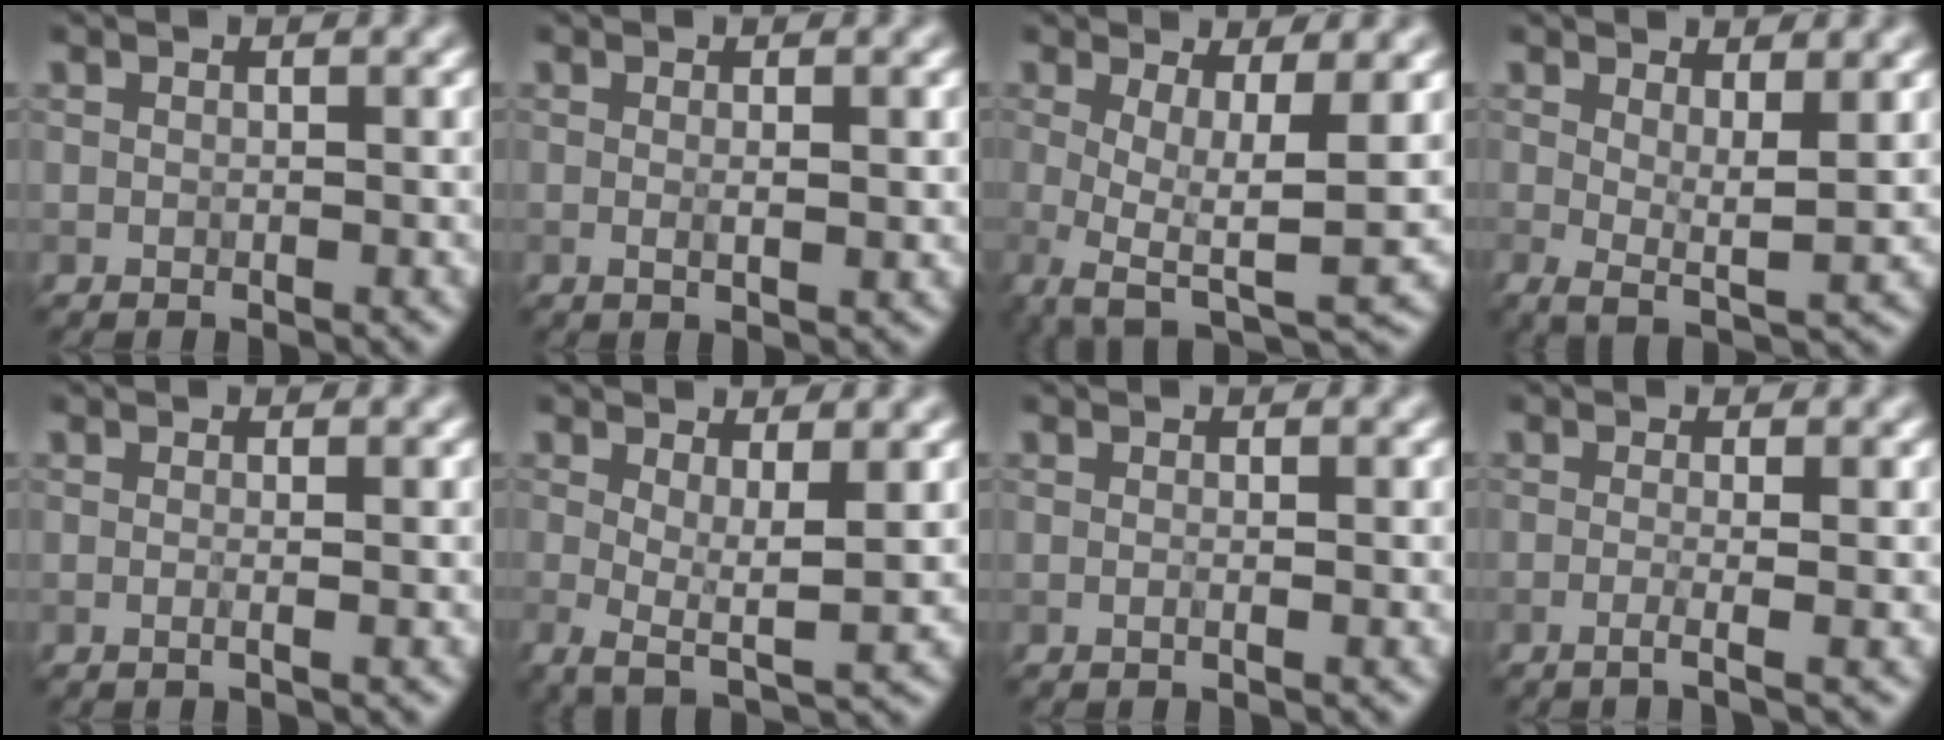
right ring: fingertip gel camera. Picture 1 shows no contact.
{"total": 1.6, "force": [0.1, 0.3, 1.6], "torque": [-0.023, -0.001, 0.000]}
{"total": 6.1, "force": [-0.4, 1.8, 5.8], "torque": [-0.094, -0.008, -0.011]}
{"total": 3.1, "force": [1.0, 0.8, 2.8], "torque": [-0.045, -0.012, 0.018]}
{"total": 1.1, "force": [-0.1, 0.4, 1.0], "torque": [-0.012, -0.007, -0.010]}
{"total": 3.6, "force": [0.4, 1.0, 3.4], "torque": [-0.058, -0.011, 0.006]}
{"total": 0.8, "force": [-0.1, 0.3, 0.7], "torque": [-0.010, -0.007, -0.007]}
{"total": 2.5, "force": [-0.4, 0.9, 2.3], "torque": [-0.021, -0.006, -0.022]}